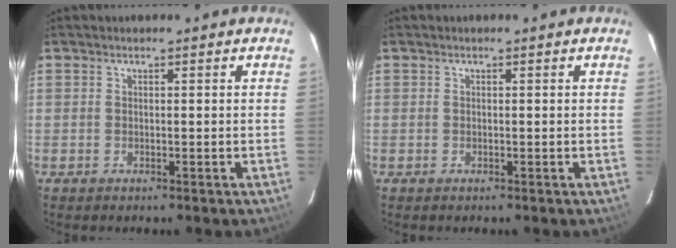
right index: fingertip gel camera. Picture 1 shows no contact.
{"total": 0.0}